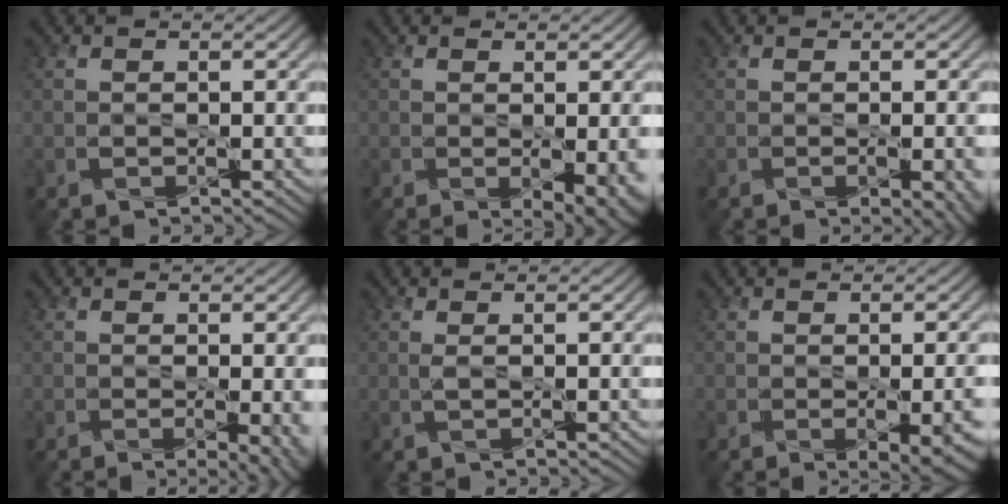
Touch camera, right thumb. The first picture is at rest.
{"total": 4.2, "force": [-1.0, 1.7, 3.8], "torque": [-0.051, -0.018, -0.004]}
{"total": 3.5, "force": [-1.4, 1.0, 3.0], "torque": [-0.040, -0.012, -0.008]}
{"total": 3.9, "force": [-0.9, 1.1, 3.6], "torque": [-0.050, -0.014, -0.008]}
{"total": 0.7, "force": [0.2, 0.0, 0.7], "torque": [-0.019, 0.002, 0.002]}
{"total": 5.6, "force": [-2.0, 1.8, 4.9], "torque": [-0.067, -0.020, -0.008]}